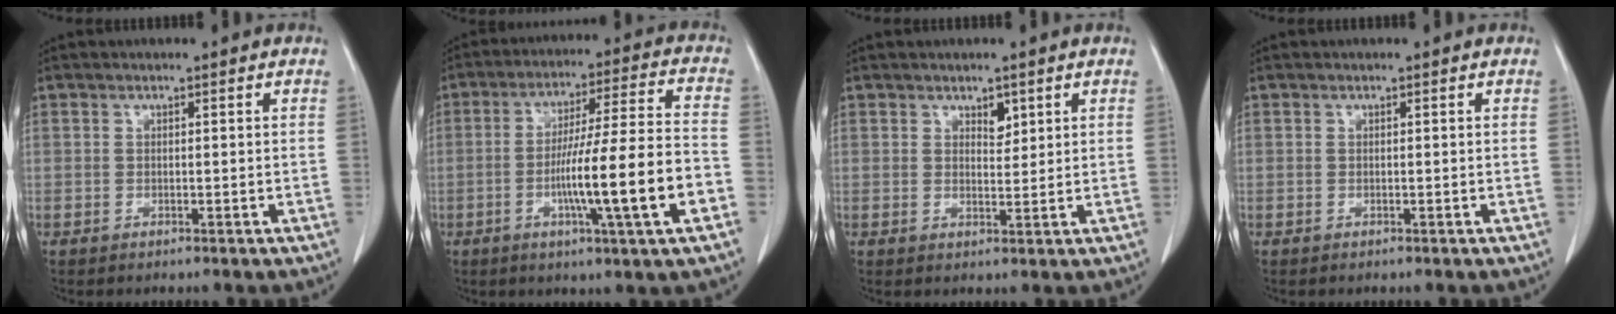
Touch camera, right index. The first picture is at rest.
{"total": 15.6, "force": [-4.5, -0.3, 14.9], "torque": [-0.252, -0.001, -0.074]}
{"total": 2.1, "force": [1.3, 1.1, 1.2], "torque": [-0.016, -0.005, 0.023]}
{"total": 0.0}